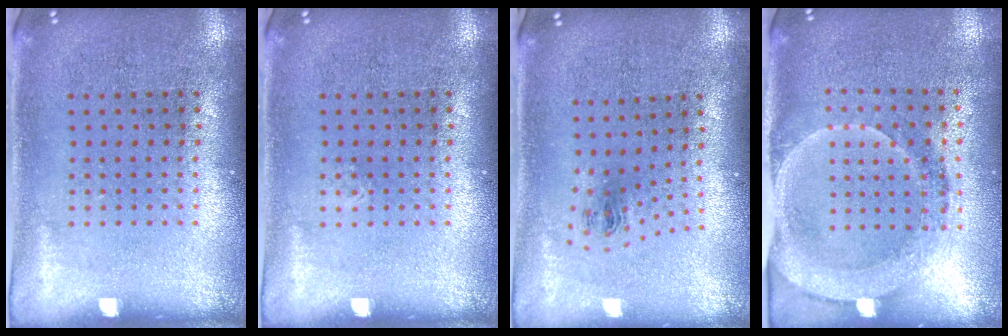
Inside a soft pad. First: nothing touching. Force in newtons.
{"total": 0.0}
{"total": 1.0, "press": 0.4, "slide": 0.9}
{"total": 1.8, "press": 1.7, "slide": 0.7}